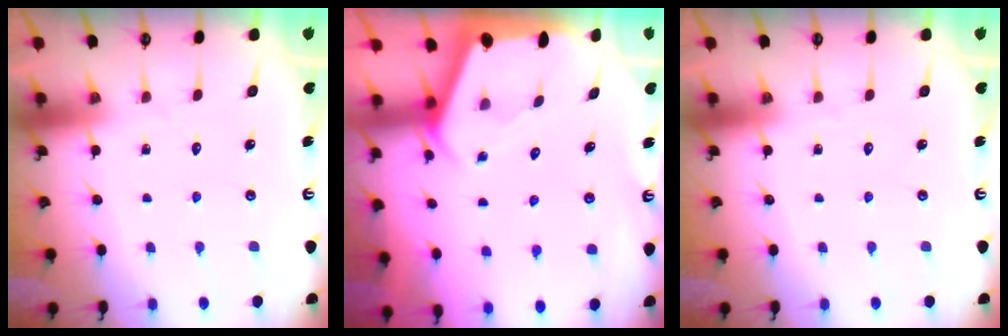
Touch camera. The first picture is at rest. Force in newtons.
{"total": 2.4, "press": 2.4, "slide": 0.3}
{"total": 0.0}